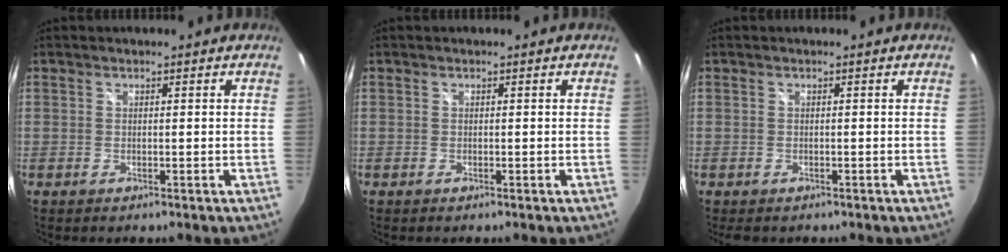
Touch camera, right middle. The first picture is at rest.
{"total": 0.0}
{"total": 1.5, "force": [-1.1, 0.8, 0.6], "torque": [-0.015, -0.005, -0.014]}